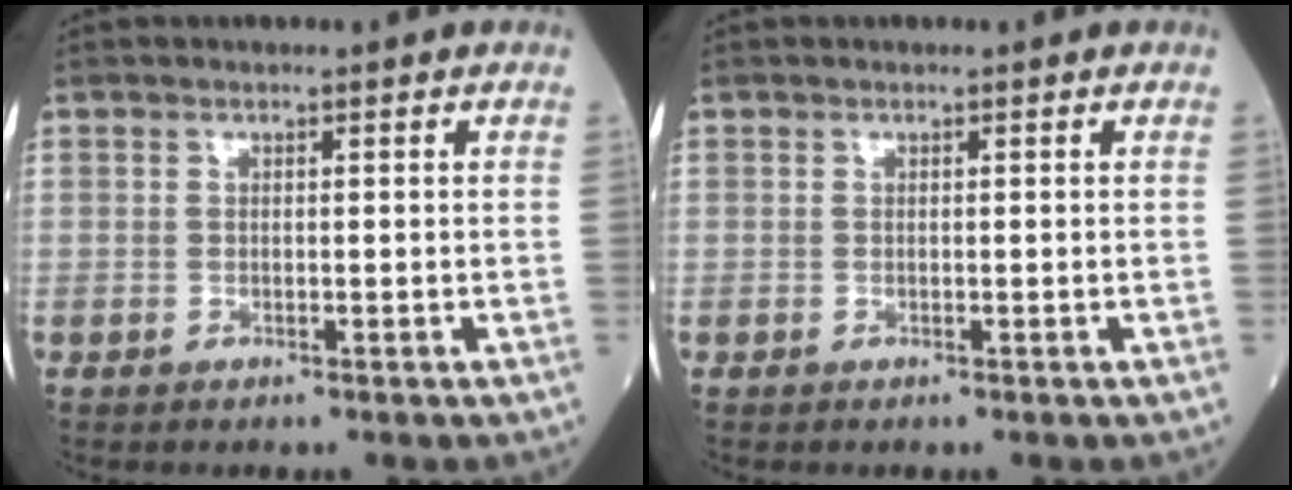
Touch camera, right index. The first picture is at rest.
{"total": 0.0}